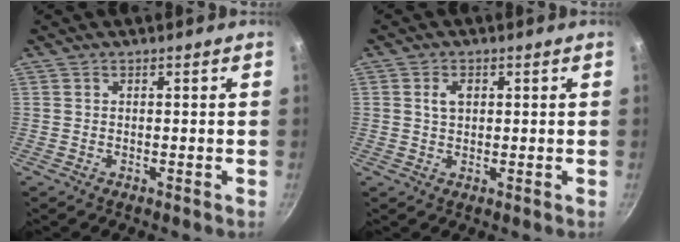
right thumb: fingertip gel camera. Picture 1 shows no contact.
{"total": 3.0, "force": [0.8, 2.1, 2.0], "torque": [-0.028, 0.000, 0.013]}